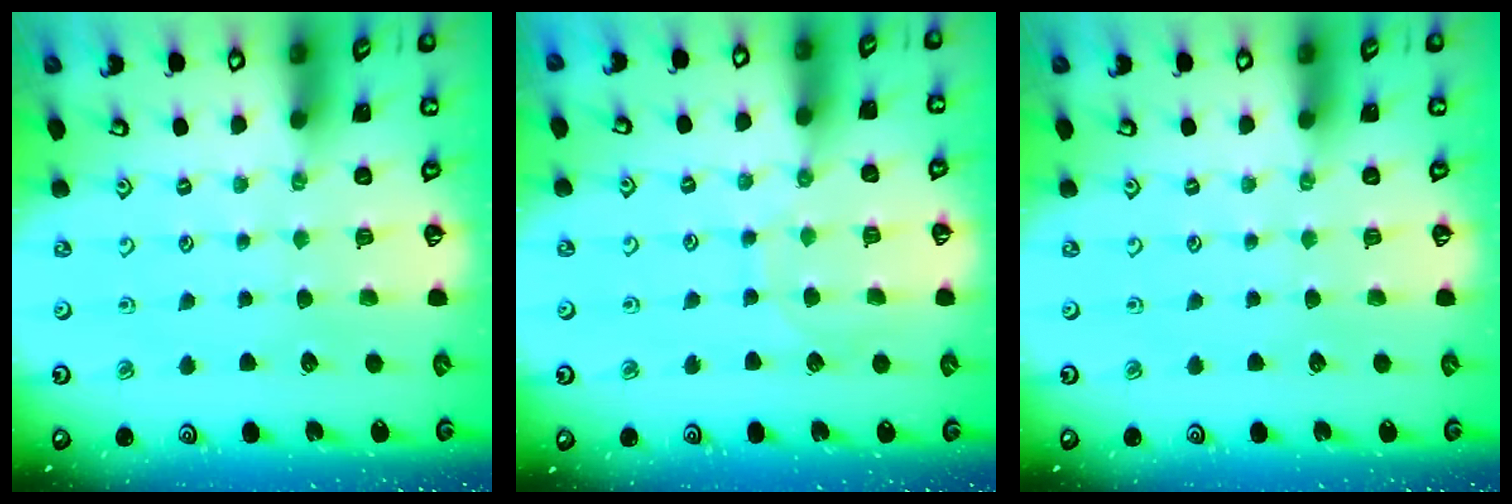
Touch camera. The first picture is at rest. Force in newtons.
{"total": 7.5, "press": 7.5, "slide": 0.5}
{"total": 0.0}